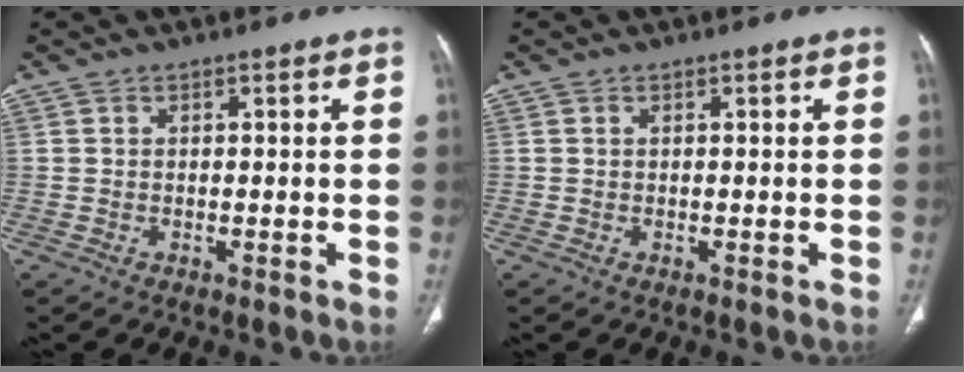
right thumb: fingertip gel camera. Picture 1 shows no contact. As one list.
[{"total": 0.0}]